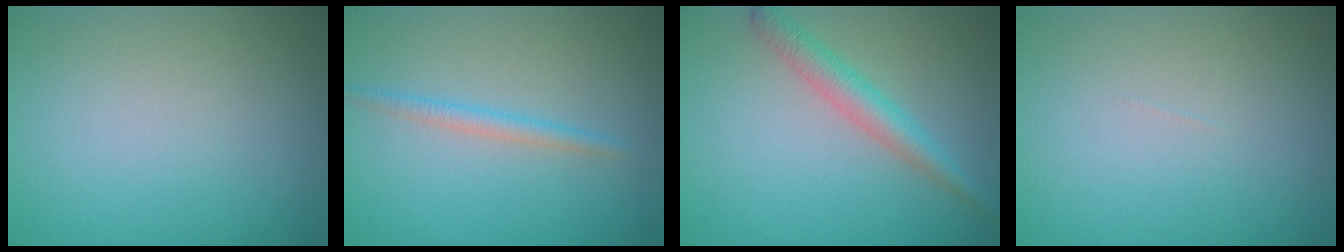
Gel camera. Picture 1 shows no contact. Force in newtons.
{"total": 1.6, "press": 1.6, "slide": 0.0}
{"total": 2.8, "press": 2.8, "slide": 0.1}
{"total": 0.0}